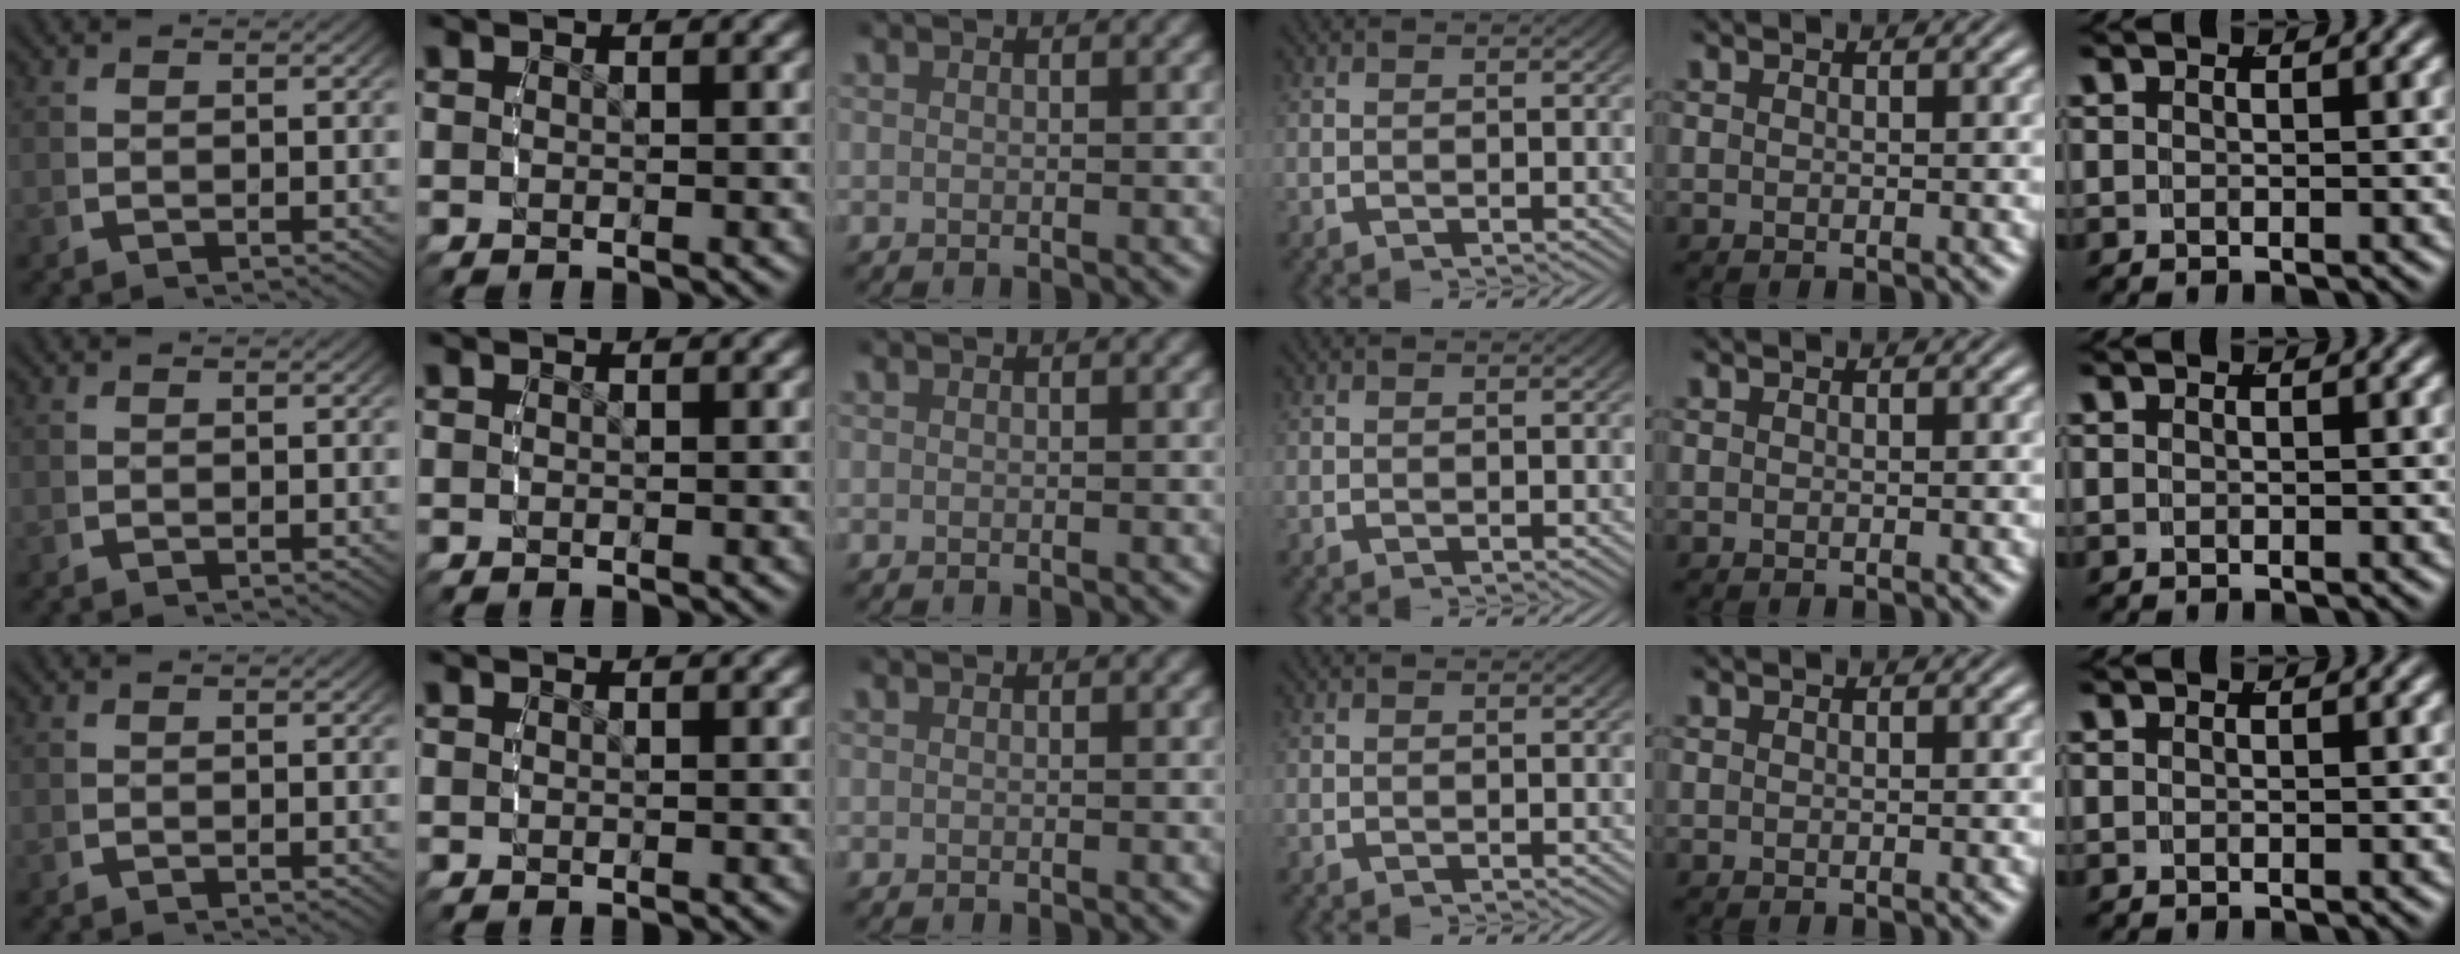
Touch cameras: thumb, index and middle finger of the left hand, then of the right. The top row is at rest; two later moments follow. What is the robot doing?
{"motion": "reach", "object": "measuring cup"}